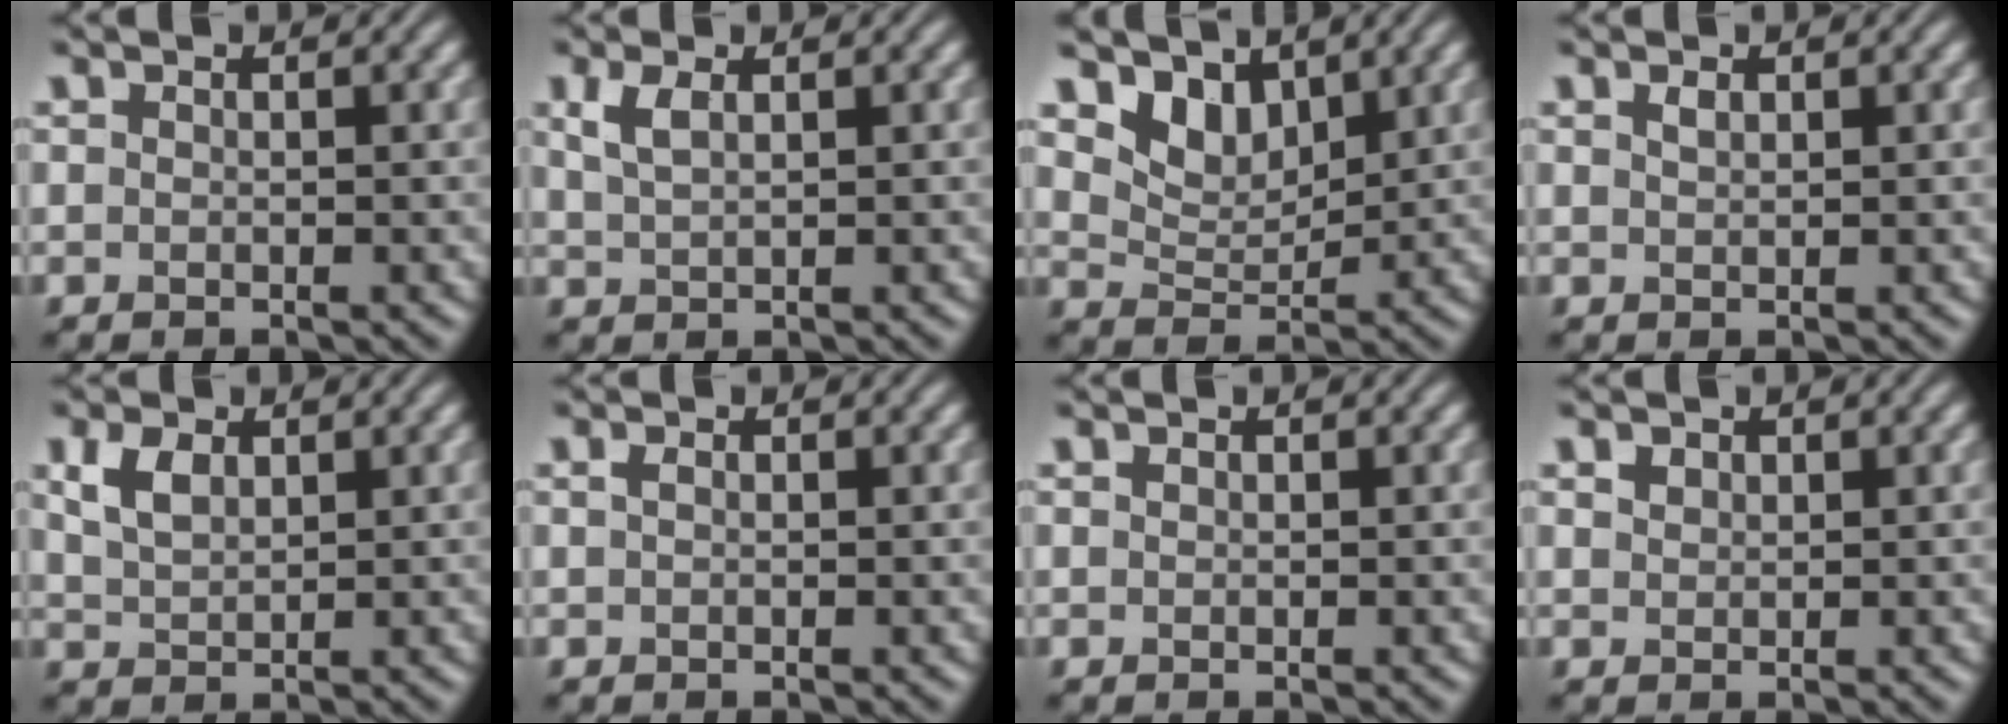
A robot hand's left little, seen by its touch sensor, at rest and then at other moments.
{"total": 2.0, "force": [1.0, 0.8, 1.5], "torque": [-0.039, 0.004, 0.024]}
{"total": 3.9, "force": [2.8, 2.2, 1.5], "torque": [-0.044, -0.020, 0.058]}
{"total": 0.8, "force": [0.5, 0.3, 0.5], "torque": [-0.012, 0.000, 0.012]}
{"total": 2.7, "force": [1.4, 1.6, 1.7], "torque": [-0.042, 0.003, 0.031]}
{"total": 0.6, "force": [0.2, 0.3, 0.4], "torque": [-0.010, 0.003, 0.005]}
{"total": 0.0}
{"total": 1.0, "force": [0.7, 0.6, 0.3], "torque": [-0.007, 0.001, 0.015]}